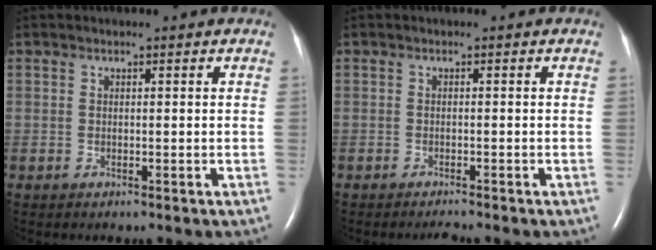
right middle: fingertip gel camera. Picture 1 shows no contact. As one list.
[{"total": 1.2, "force": [-1.1, -0.2, 0.3], "torque": [-0.010, -0.005, -0.016]}]